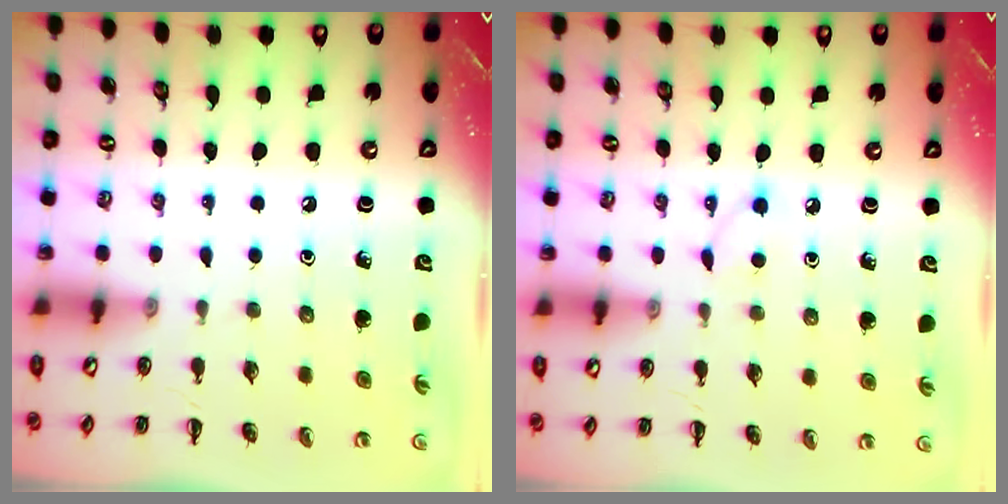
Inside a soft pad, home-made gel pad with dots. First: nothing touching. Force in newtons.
{"total": 2.7, "press": 2.5, "slide": 0.9}